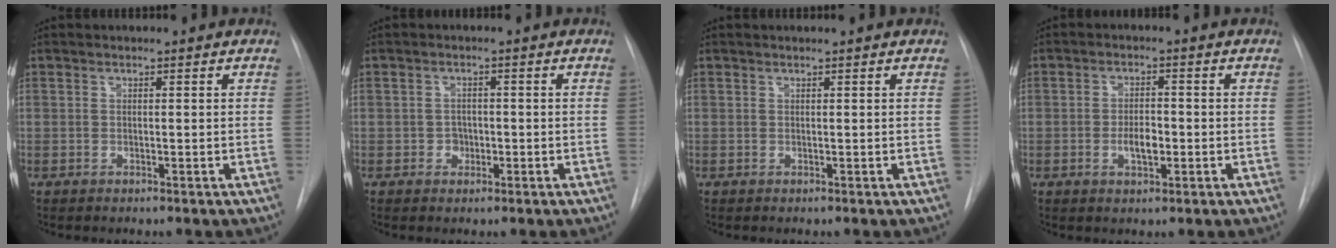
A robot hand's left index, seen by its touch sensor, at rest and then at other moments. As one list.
[{"total": 1.8, "force": [-0.6, 1.5, 0.8], "torque": [-0.007, 0.007, -0.007]}, {"total": 1.1, "force": [1.0, -0.1, 0.4], "torque": [-0.007, 0.009, 0.015]}, {"total": 3.7, "force": [-0.9, 1.5, 3.2], "torque": [-0.055, 0.002, -0.014]}]